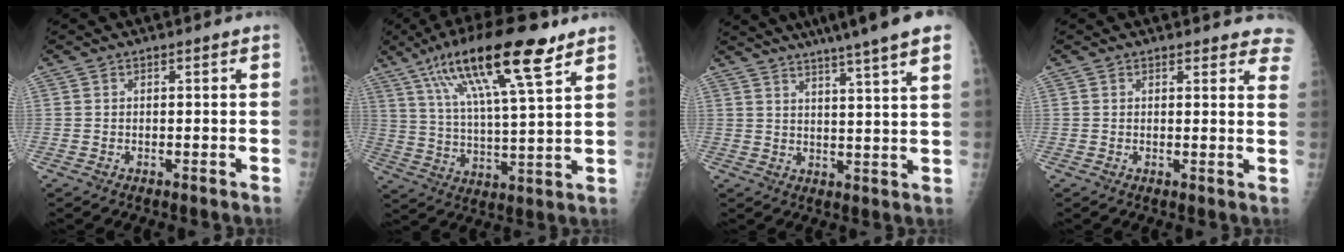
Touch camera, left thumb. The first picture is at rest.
{"total": 19.6, "force": [11.3, 4.2, 15.4], "torque": [-0.262, -0.023, 0.201]}
{"total": 15.3, "force": [11.4, 0.3, 10.1], "torque": [-0.138, -0.025, 0.142]}
{"total": 7.4, "force": [6.8, 2.3, 1.7], "torque": [0.026, -0.026, 0.048]}